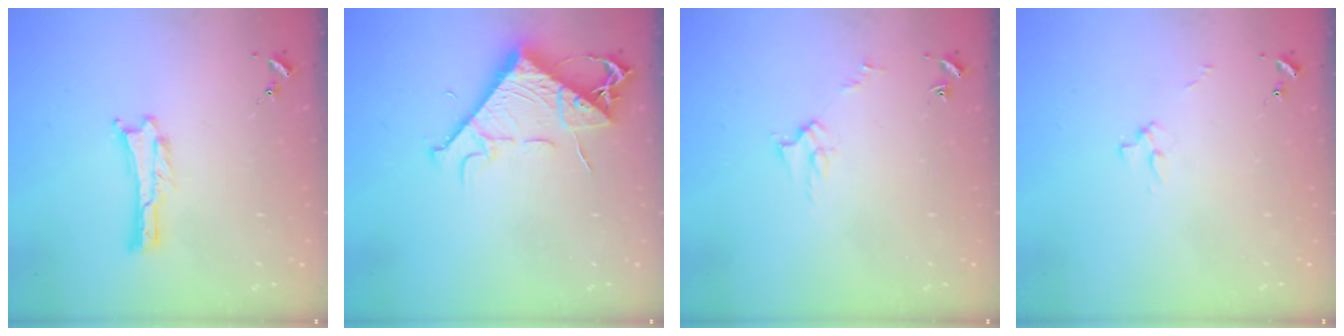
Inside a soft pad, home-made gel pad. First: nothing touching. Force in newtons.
{"total": 8.6, "press": 8.5, "slide": 1.2}
{"total": 3.0, "press": 3.0, "slide": 0.3}
{"total": 2.5, "press": 2.5, "slide": 0.3}